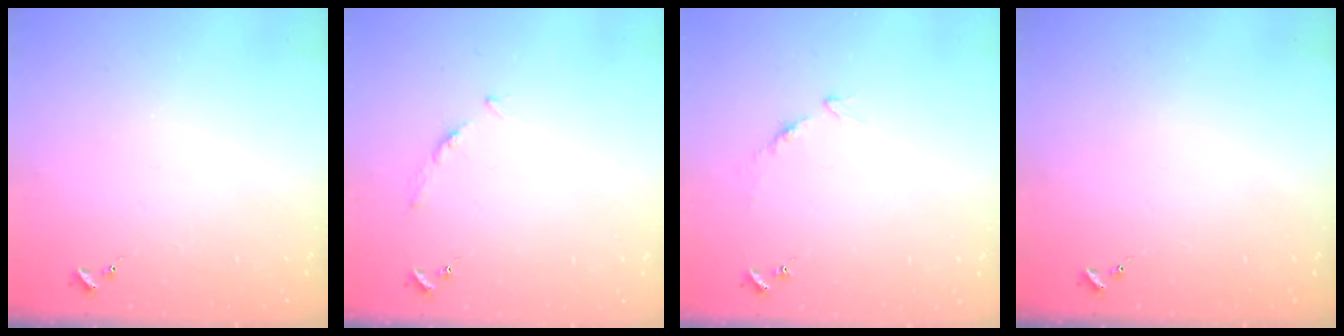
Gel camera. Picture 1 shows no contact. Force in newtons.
{"total": 3.5, "press": 3.5, "slide": 0.5}
{"total": 4.9, "press": 4.8, "slide": 0.6}
{"total": 0.0}